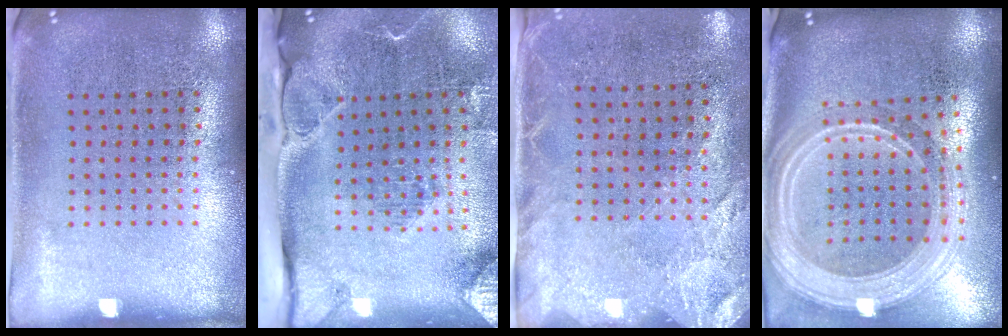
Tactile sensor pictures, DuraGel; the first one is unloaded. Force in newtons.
{"total": 3.0, "press": 2.3, "slide": 1.9}
{"total": 2.5, "press": 2.1, "slide": 1.3}
{"total": 2.9, "press": 2.4, "slide": 1.7}